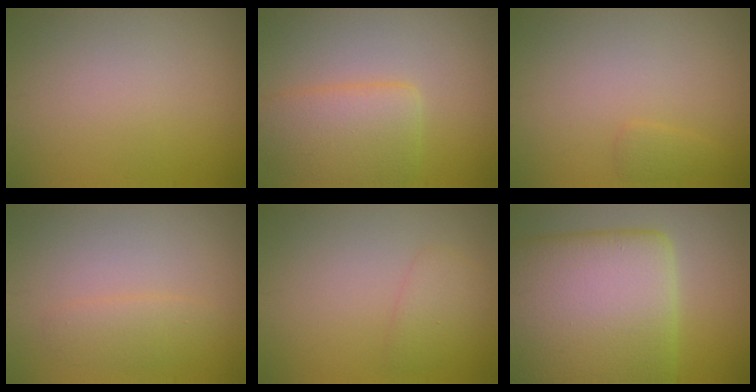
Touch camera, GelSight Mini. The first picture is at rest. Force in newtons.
{"total": 4.2, "press": 4.2, "slide": 0.3}
{"total": 0.9, "press": 0.9, "slide": 0.1}
{"total": 1.6, "press": 1.6, "slide": 0.0}
{"total": 1.8, "press": 1.8, "slide": 0.0}
{"total": 14.6, "press": 14.6, "slide": 0.8}